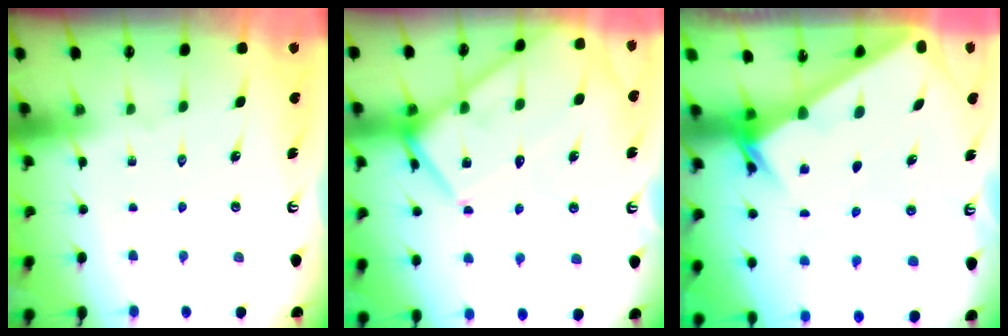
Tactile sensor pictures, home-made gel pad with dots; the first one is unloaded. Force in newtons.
{"total": 15.2, "press": 15.1, "slide": 1.5}
{"total": 2.4, "press": 2.4, "slide": 0.3}